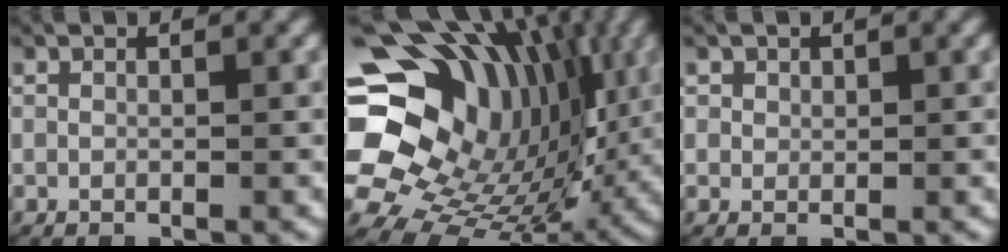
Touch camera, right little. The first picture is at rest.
{"total": 20.4, "force": [2.7, 15.3, 13.2], "torque": [-0.254, -0.015, 0.043]}
{"total": 1.1, "force": [0.2, 1.1, 0.1], "torque": [-0.004, 0.001, 0.001]}